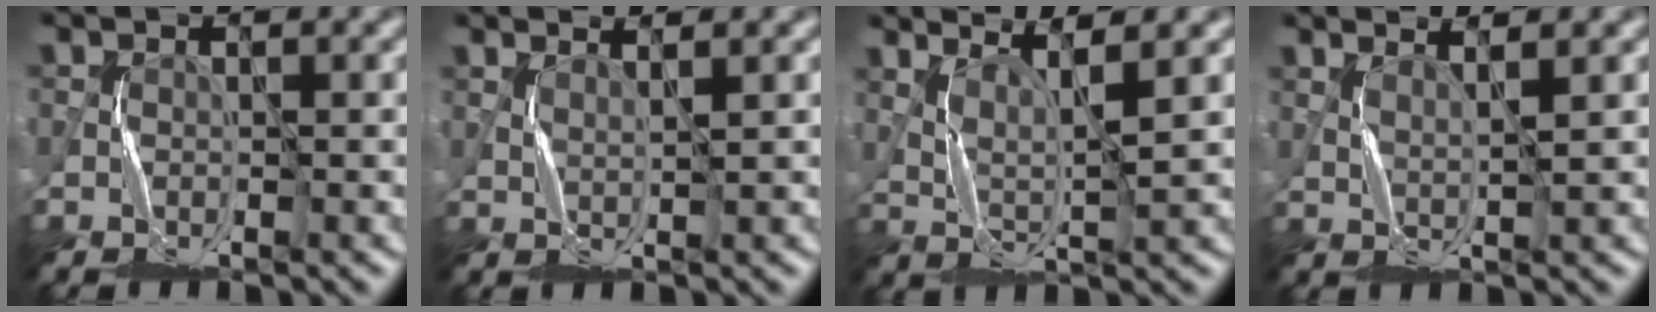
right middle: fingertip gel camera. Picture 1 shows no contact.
{"total": 1.8, "force": [1.6, -0.2, 0.7], "torque": [-0.012, -0.003, 0.025]}
{"total": 3.7, "force": [2.5, 0.1, 2.7], "torque": [-0.063, -0.004, 0.058]}
{"total": 2.3, "force": [2.0, -0.1, 1.2], "torque": [-0.022, -0.002, 0.035]}